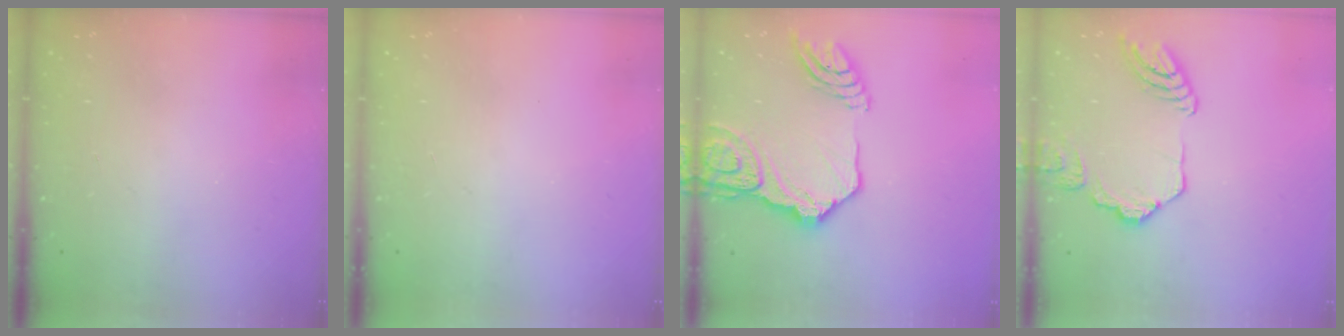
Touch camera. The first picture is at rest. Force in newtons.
{"total": 0.0}
{"total": 19.1, "press": 19.0, "slide": 2.4}
{"total": 13.9, "press": 13.8, "slide": 1.2}